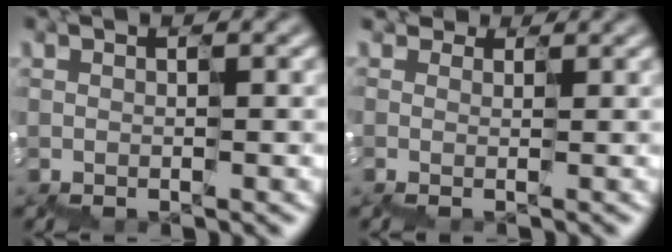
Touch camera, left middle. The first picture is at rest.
{"total": 2.9, "force": [2.1, 1.7, 1.0], "torque": [-0.021, 0.019, 0.035]}